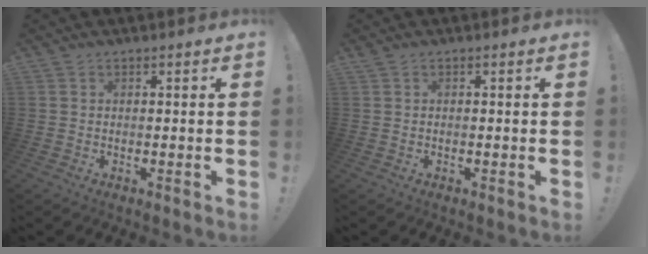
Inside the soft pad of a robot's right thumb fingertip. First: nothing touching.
{"total": 0.0}